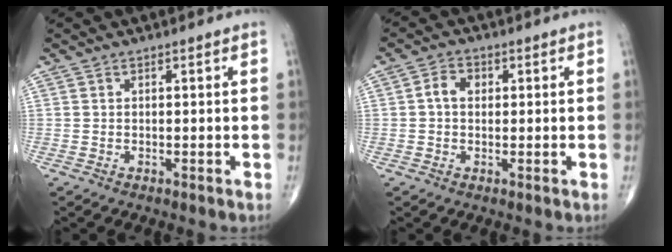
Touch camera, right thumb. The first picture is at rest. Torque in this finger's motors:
{"motor_torque": [0.01, 0.00, 0.27, 0.09, 0.08]}